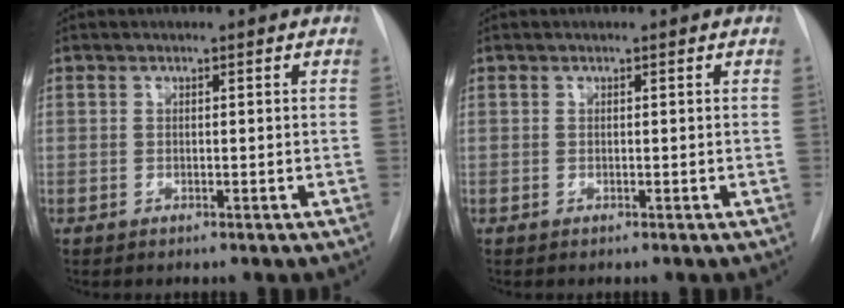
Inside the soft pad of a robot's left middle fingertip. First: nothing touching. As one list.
[{"total": 0.0}]